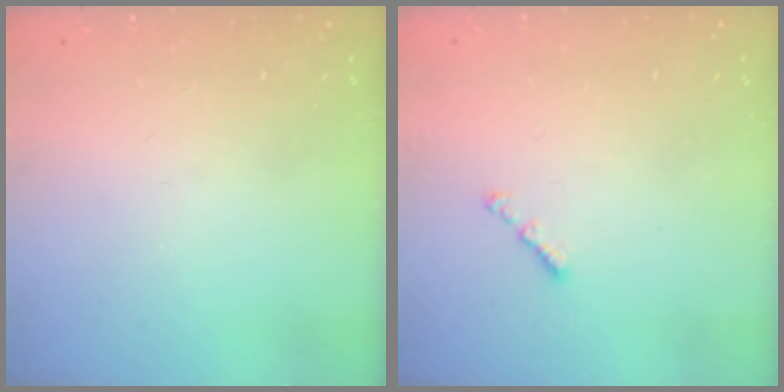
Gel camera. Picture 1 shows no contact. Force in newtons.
{"total": 1.1, "press": 1.0, "slide": 0.4}